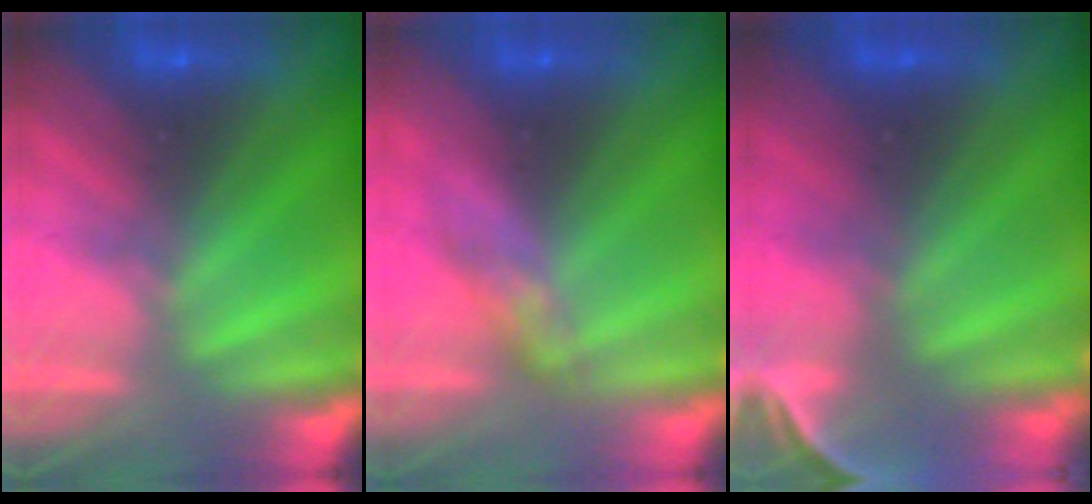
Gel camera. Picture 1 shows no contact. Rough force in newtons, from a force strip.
{"total": 2.7}
{"total": 7.4}